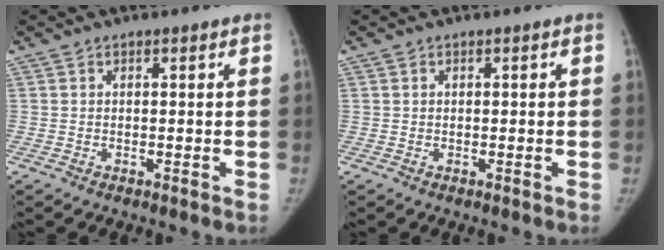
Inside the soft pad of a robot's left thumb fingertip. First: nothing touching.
{"total": 0.0}